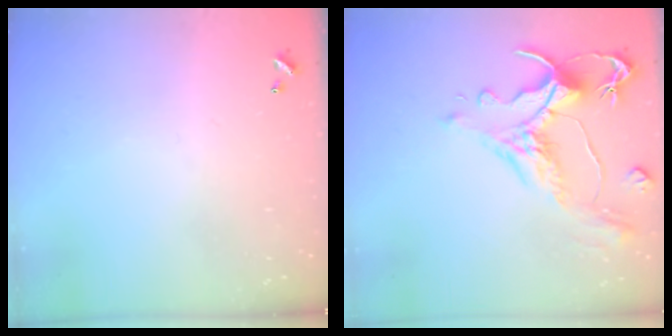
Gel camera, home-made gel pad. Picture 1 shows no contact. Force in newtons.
{"total": 1.6, "press": 0.4, "slide": 1.5}